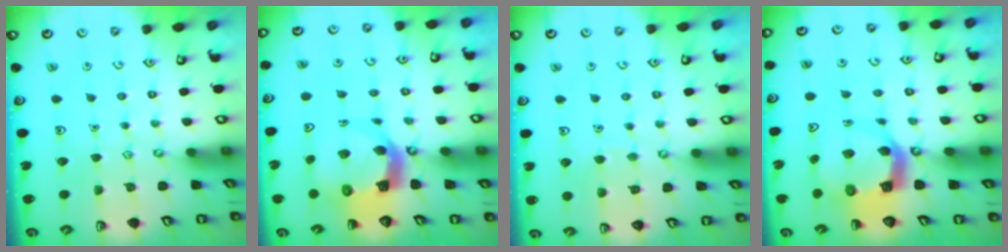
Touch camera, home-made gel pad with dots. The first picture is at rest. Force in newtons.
{"total": 8.2, "press": 8.2, "slide": 1.1}
{"total": 3.5, "press": 3.5, "slide": 0.2}
{"total": 8.5, "press": 8.4, "slide": 1.3}